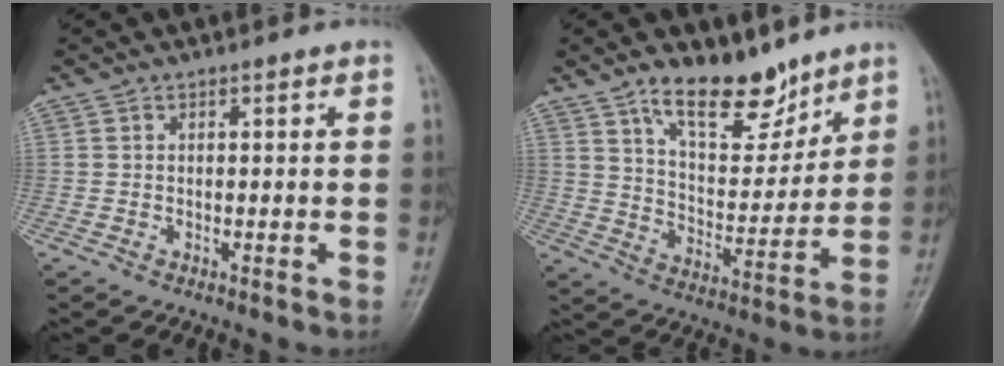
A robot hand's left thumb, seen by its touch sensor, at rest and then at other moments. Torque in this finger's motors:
{"motor_torque": [0.43, 0.27, 1.16, -1.16, 0.03]}